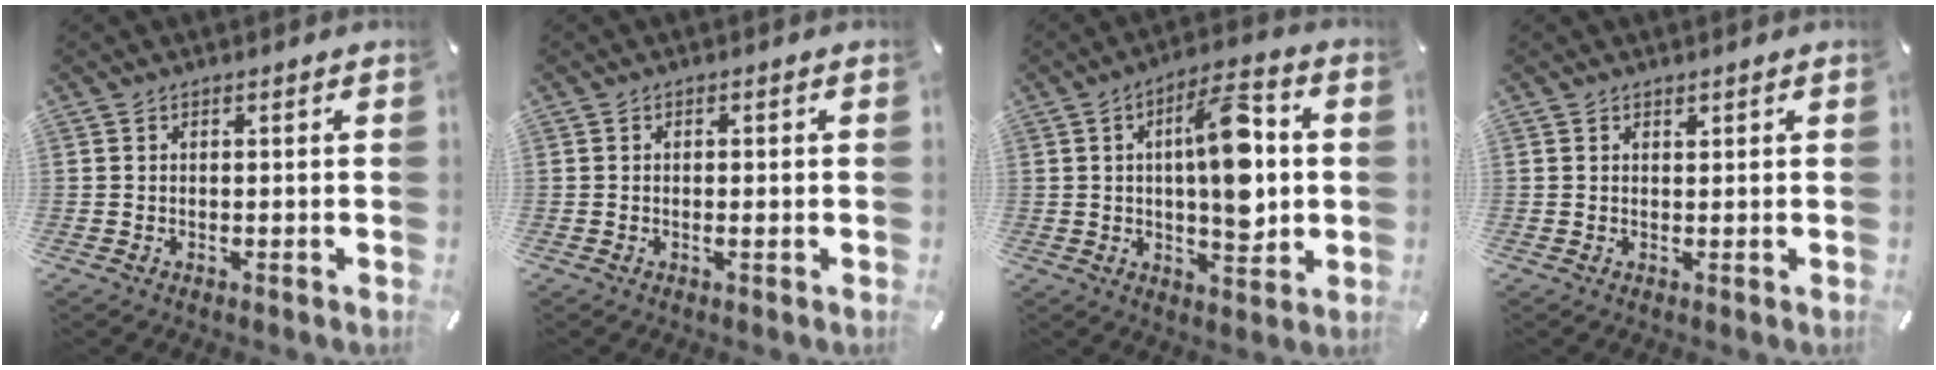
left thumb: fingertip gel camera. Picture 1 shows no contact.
{"total": 1.3, "force": [-0.3, 0.3, 1.2], "torque": [-0.022, 0.000, -0.006]}
{"total": 16.0, "force": [1.9, 7.0, 14.3], "torque": [-0.216, -0.004, 0.028]}
{"total": 0.5, "force": [0.4, 0.3, 0.1], "torque": [-0.003, -0.001, 0.009]}